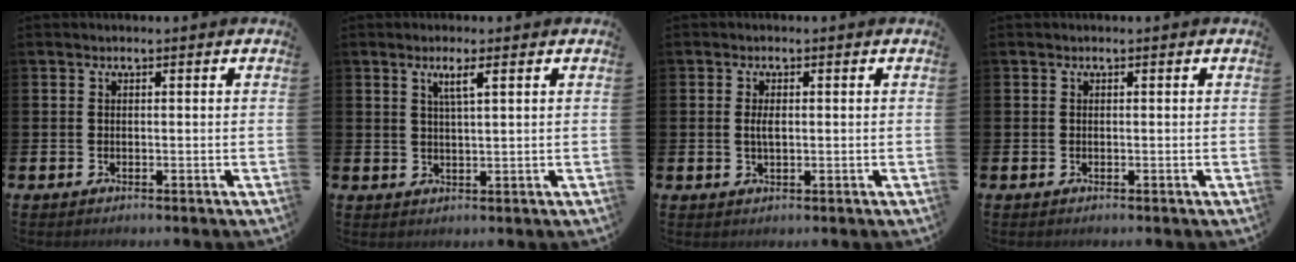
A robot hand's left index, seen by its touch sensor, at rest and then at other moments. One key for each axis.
{"total": 2.8, "fx": 1.7, "fy": 0.4, "fz": 2.2, "tx": -0.044, "ty": 0.003, "tz": 0.028}
{"total": 2.0, "fx": 0.1, "fy": 0.8, "fz": 1.8, "tx": -0.027, "ty": 0.001, "tz": -0.002}
{"total": 0.0}